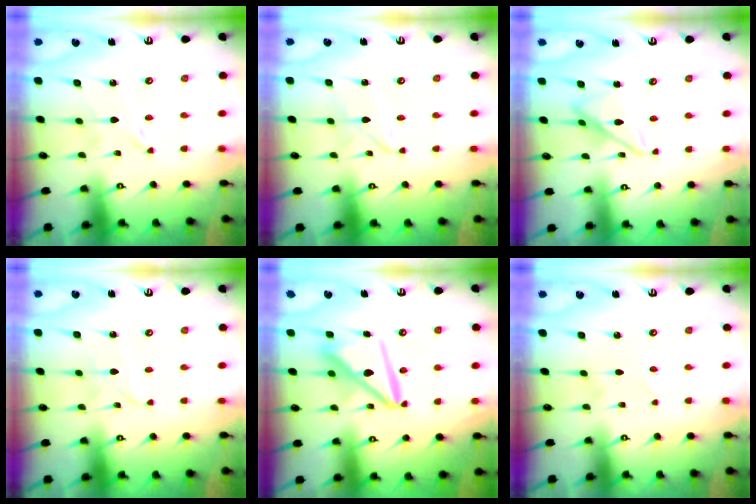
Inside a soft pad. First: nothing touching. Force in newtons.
{"total": 1.9, "press": 1.9, "slide": 0.2}
{"total": 12.2, "press": 12.1, "slide": 1.1}
{"total": 1.5, "press": 1.5, "slide": 0.2}
{"total": 11.5, "press": 11.4, "slide": 1.4}
{"total": 2.5, "press": 2.5, "slide": 0.2}